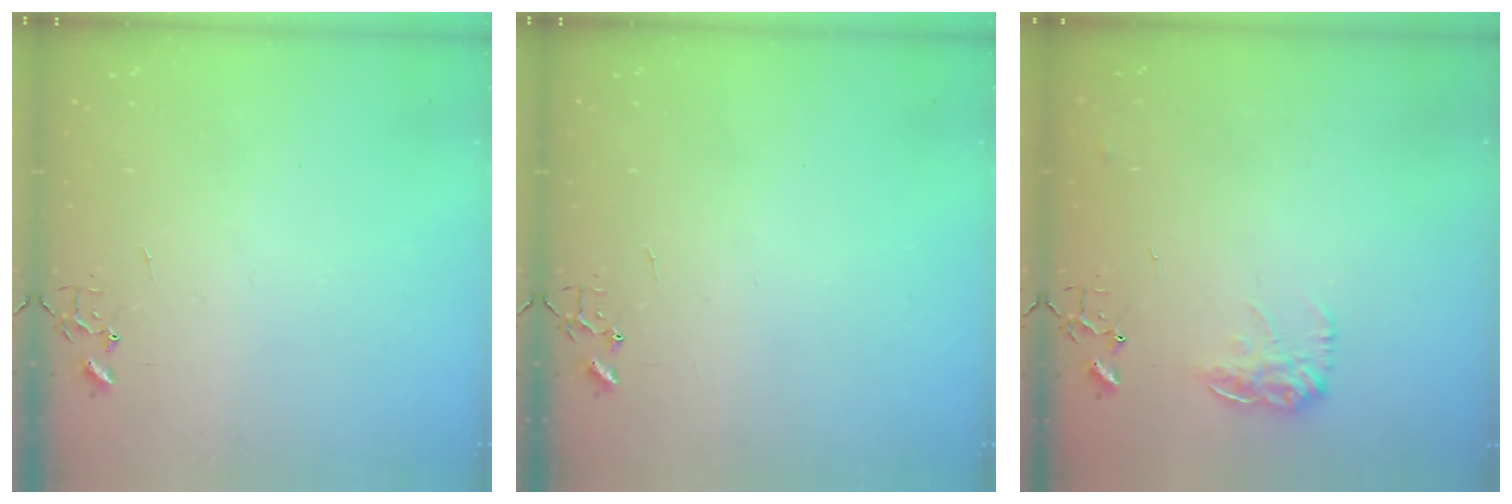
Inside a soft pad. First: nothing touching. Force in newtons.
{"total": 0.0}
{"total": 10.8, "press": 10.7, "slide": 0.6}